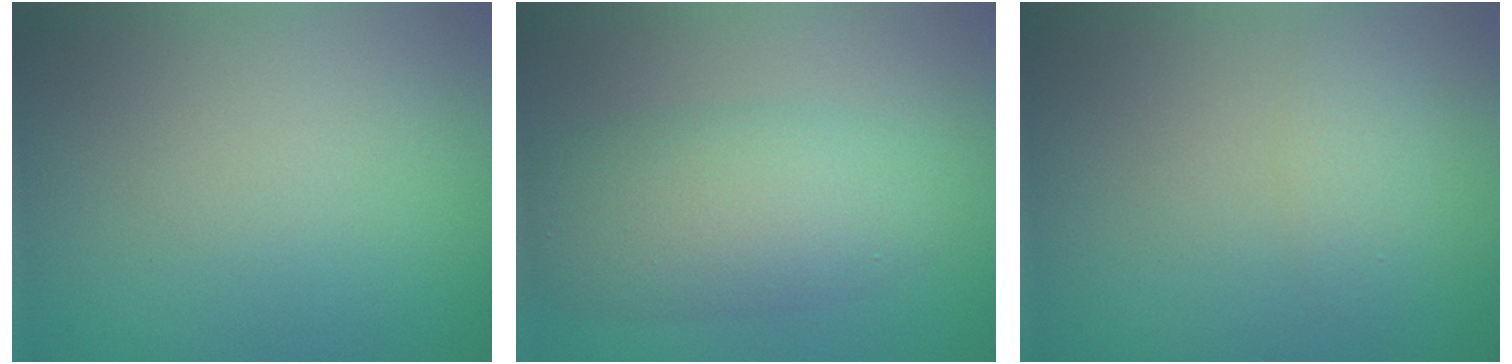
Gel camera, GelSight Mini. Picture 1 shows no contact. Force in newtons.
{"total": 6.2, "press": 6.2, "slide": 0.0}
{"total": 1.7, "press": 1.7, "slide": 0.1}